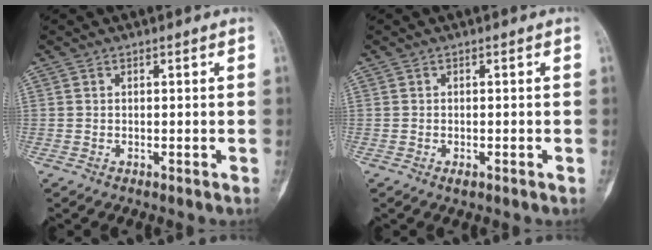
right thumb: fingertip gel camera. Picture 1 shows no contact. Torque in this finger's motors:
{"motor_torque": [0.57, 0.12, 0.46, -0.24, 0.13]}